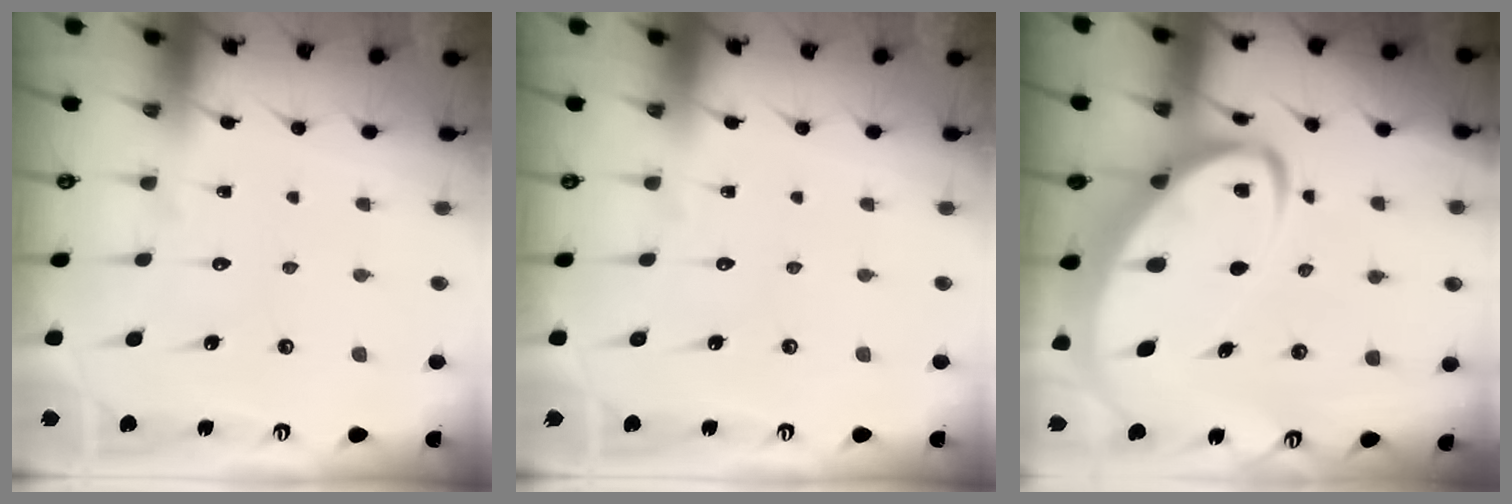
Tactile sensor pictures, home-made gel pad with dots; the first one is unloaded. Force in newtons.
{"total": 0.0}
{"total": 7.1, "press": 7.1, "slide": 0.8}